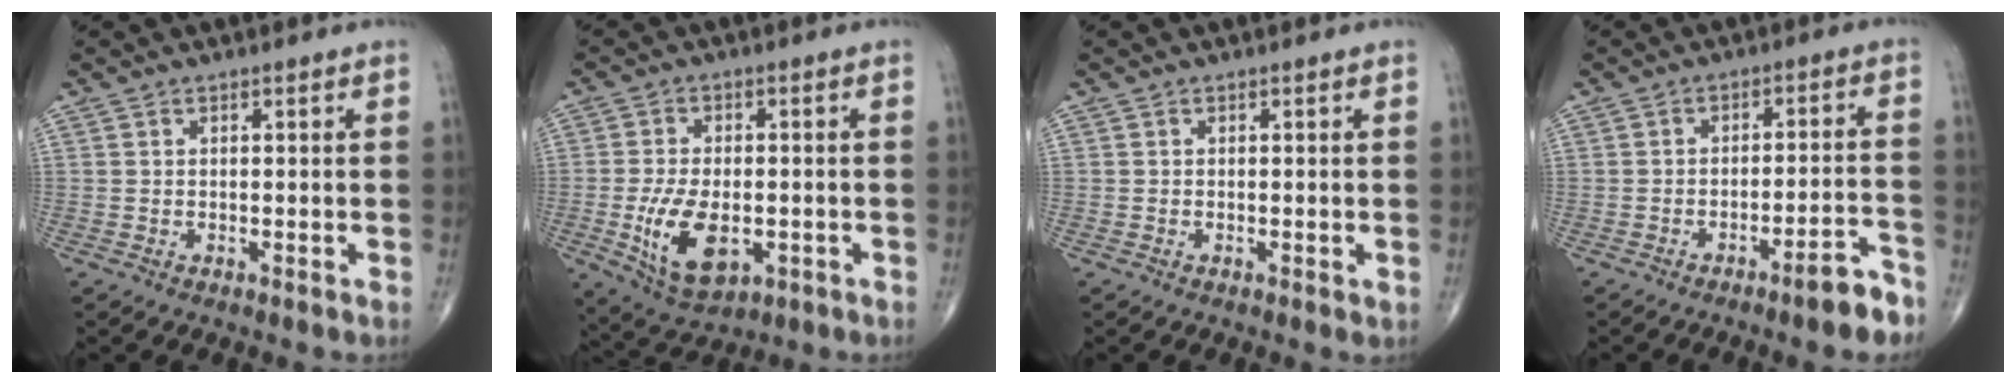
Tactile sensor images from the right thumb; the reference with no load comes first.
{"total": 11.4, "force": [-2.7, 6.3, 9.2], "torque": [-0.160, -0.005, -0.035]}
{"total": 0.6, "force": [-0.1, 0.2, 0.5], "torque": [-0.006, -0.002, -0.003]}
{"total": 6.6, "force": [-4.9, 1.1, 4.4], "torque": [-0.051, 0.042, -0.067]}